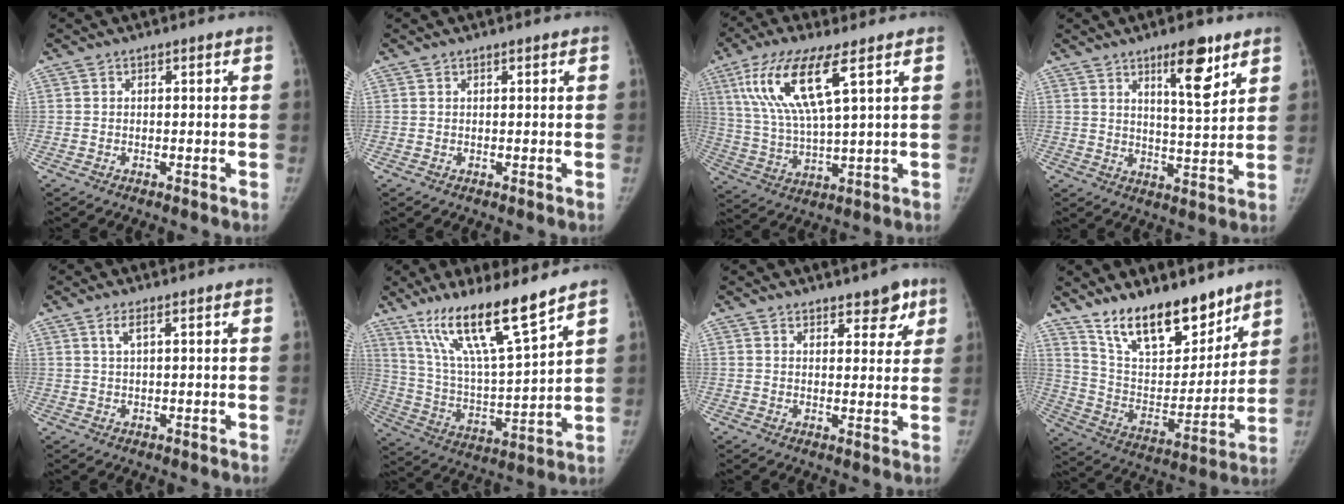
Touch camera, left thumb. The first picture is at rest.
{"total": 0.0}
{"total": 14.4, "force": [6.4, 3.3, 12.4], "torque": [-0.268, -0.022, 0.129]}
{"total": 9.6, "force": [5.7, 2.4, 7.3], "torque": [-0.097, -0.040, 0.091]}
{"total": 2.1, "force": [1.1, 0.3, 1.8], "torque": [-0.044, 0.000, 0.027]}
{"total": 17.4, "force": [12.4, 1.9, 12.0], "torque": [-0.199, -0.069, 0.233]}
{"total": 6.0, "force": [4.0, 2.7, 3.5], "torque": [-0.007, -0.023, 0.051]}
{"total": 19.0, "force": [14.2, 7.8, 9.9], "torque": [-0.108, -0.090, 0.249]}